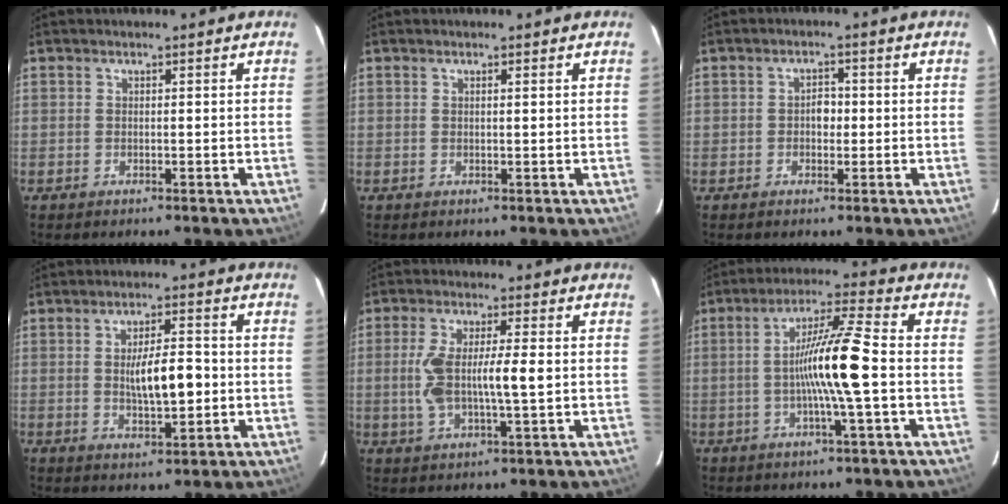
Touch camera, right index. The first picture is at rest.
{"total": 0.6, "force": [0.4, 0.0, 0.4], "torque": [-0.010, 0.004, 0.007]}
{"total": 2.3, "force": [-0.2, 1.5, 1.8], "torque": [-0.024, 0.006, -0.005]}
{"total": 7.5, "force": [-0.3, 2.1, 7.2], "torque": [-0.124, 0.003, -0.002]}
{"total": 8.7, "force": [0.0, 1.5, 8.5], "torque": [-0.172, 0.007, 0.001]}
{"total": 10.9, "force": [-1.2, -0.6, 10.8], "torque": [-0.197, 0.006, -0.028]}